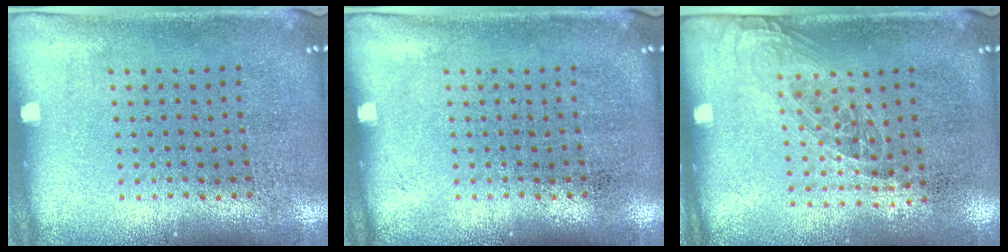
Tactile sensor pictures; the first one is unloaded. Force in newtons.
{"total": 0.0}
{"total": 1.2, "press": 0.9, "slide": 0.7}